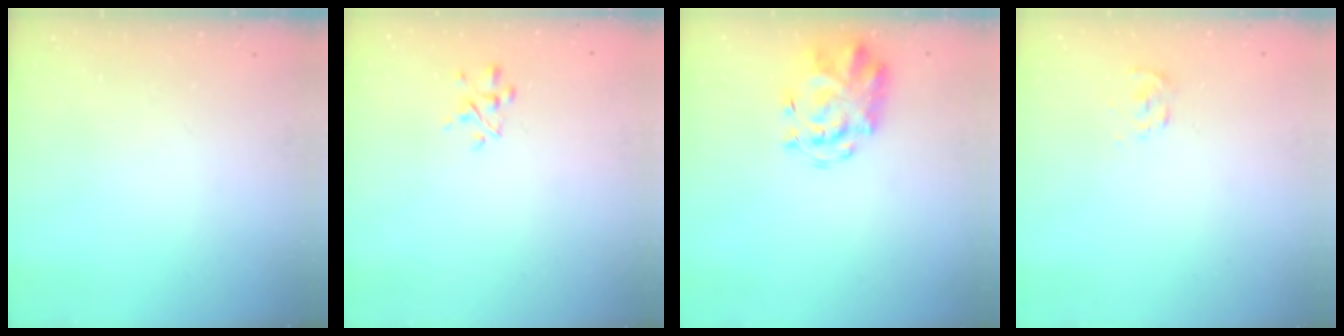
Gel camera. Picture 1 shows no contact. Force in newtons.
{"total": 3.0, "press": 2.8, "slide": 1.1}
{"total": 3.8, "press": 3.5, "slide": 1.4}
{"total": 2.3, "press": 2.1, "slide": 0.9}